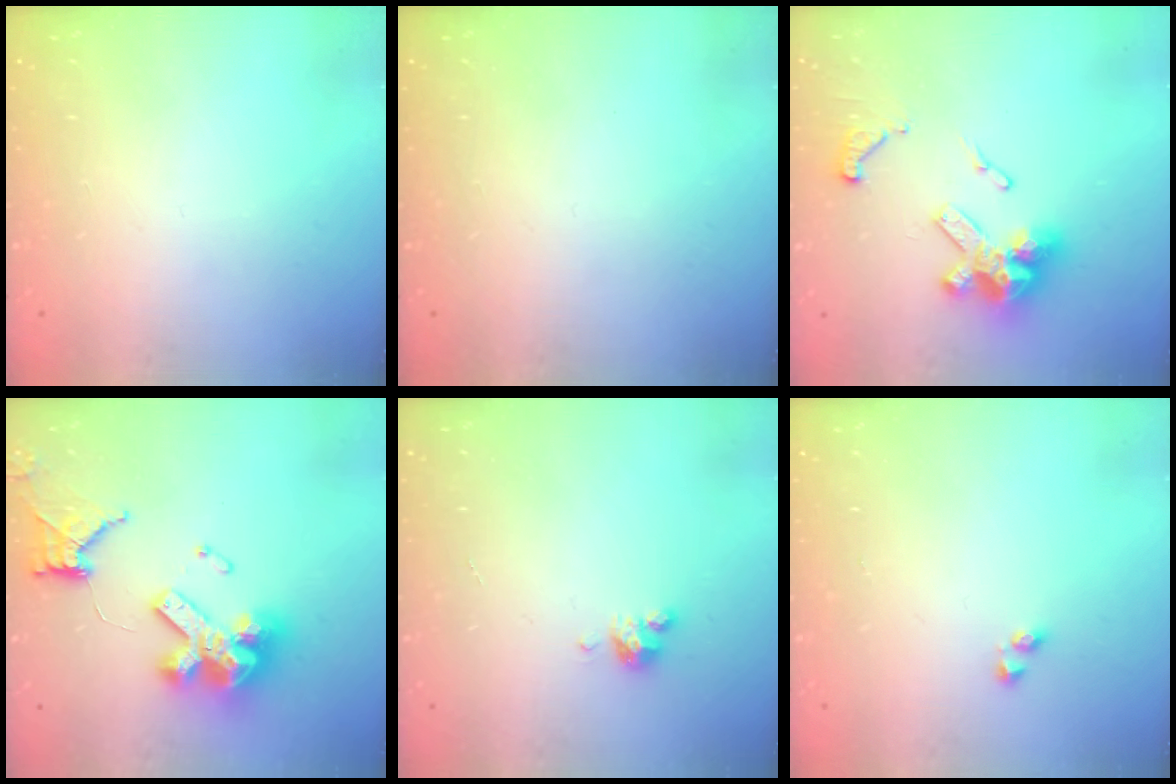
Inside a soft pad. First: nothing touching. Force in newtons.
{"total": 0.0}
{"total": 14.9, "press": 14.8, "slide": 1.8}
{"total": 16.7, "press": 16.6, "slide": 1.9}
{"total": 4.1, "press": 4.1, "slide": 0.3}
{"total": 2.9, "press": 2.7, "slide": 1.1}